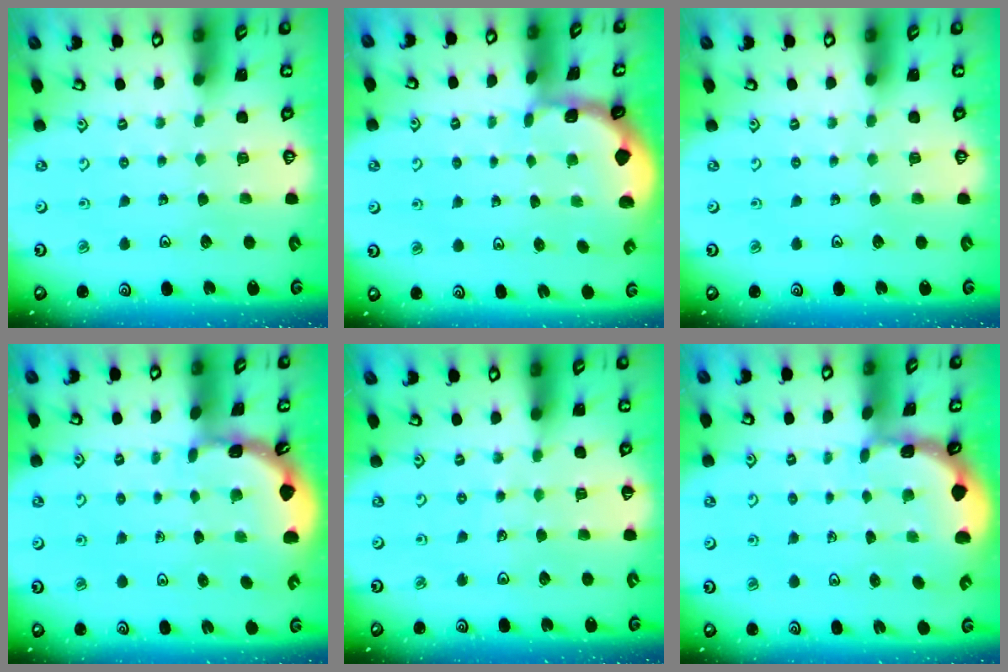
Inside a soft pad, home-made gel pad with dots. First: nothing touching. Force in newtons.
{"total": 1.3, "press": 1.2, "slide": 0.2}
{"total": 0.0}
{"total": 1.8, "press": 1.8, "slide": 0.1}
{"total": 3.2, "press": 2.7, "slide": 1.7}
{"total": 1.0, "press": 1.0, "slide": 0.0}